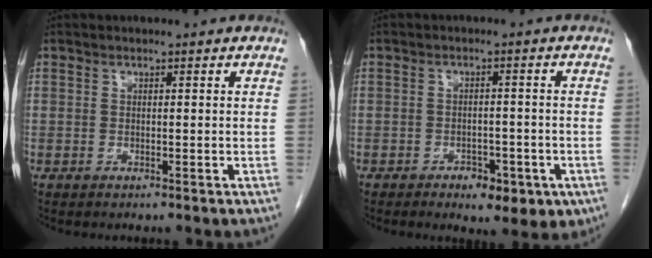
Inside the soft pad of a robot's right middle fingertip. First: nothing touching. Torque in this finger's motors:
{"motor_torque": [-0.01, -0.06, 0.00, 0.00]}